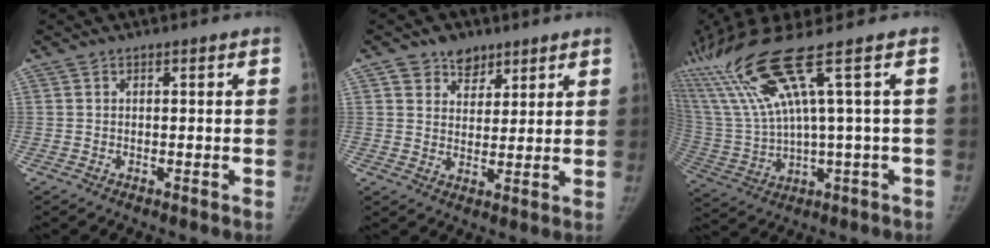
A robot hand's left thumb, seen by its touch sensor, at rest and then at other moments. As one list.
[{"total": 5.6, "force": [3.7, 4.1, 1.3], "torque": [0.011, -0.021, 0.061]}, {"total": 19.0, "force": [8.4, 1.3, 17.0], "torque": [-0.361, -0.010, 0.168]}]